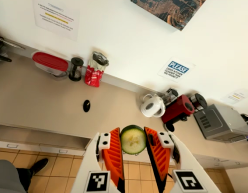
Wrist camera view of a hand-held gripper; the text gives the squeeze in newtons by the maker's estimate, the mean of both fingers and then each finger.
{"total": 9.3, "left": 9.1, "right": 9.4}